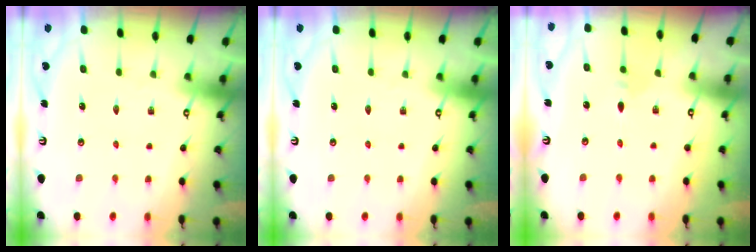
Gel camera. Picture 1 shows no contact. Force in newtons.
{"total": 0.0}
{"total": 2.6, "press": 2.5, "slide": 0.5}